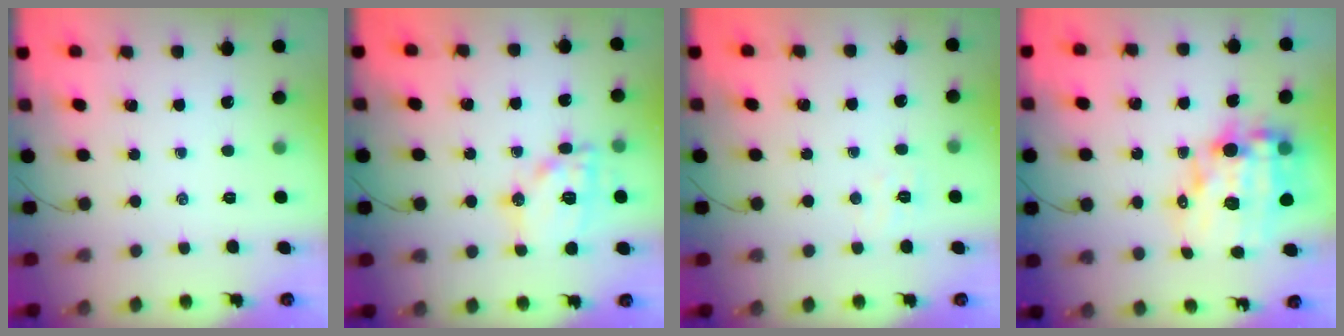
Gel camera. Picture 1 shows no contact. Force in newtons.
{"total": 14.4, "press": 14.4, "slide": 1.1}
{"total": 3.3, "press": 3.2, "slide": 0.9}
{"total": 16.5, "press": 16.0, "slide": 4.1}